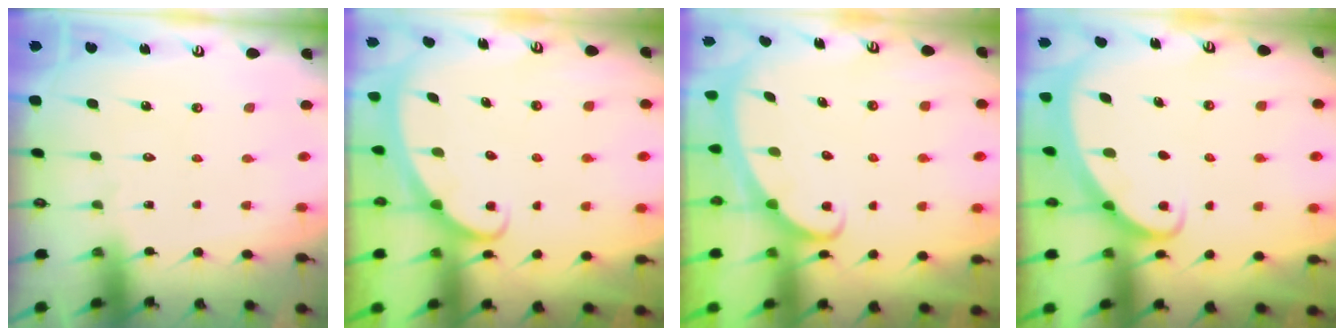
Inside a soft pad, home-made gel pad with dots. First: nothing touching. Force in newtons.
{"total": 2.5, "press": 2.5, "slide": 0.3}
{"total": 2.3, "press": 2.2, "slide": 0.3}
{"total": 2.0, "press": 2.0, "slide": 0.1}